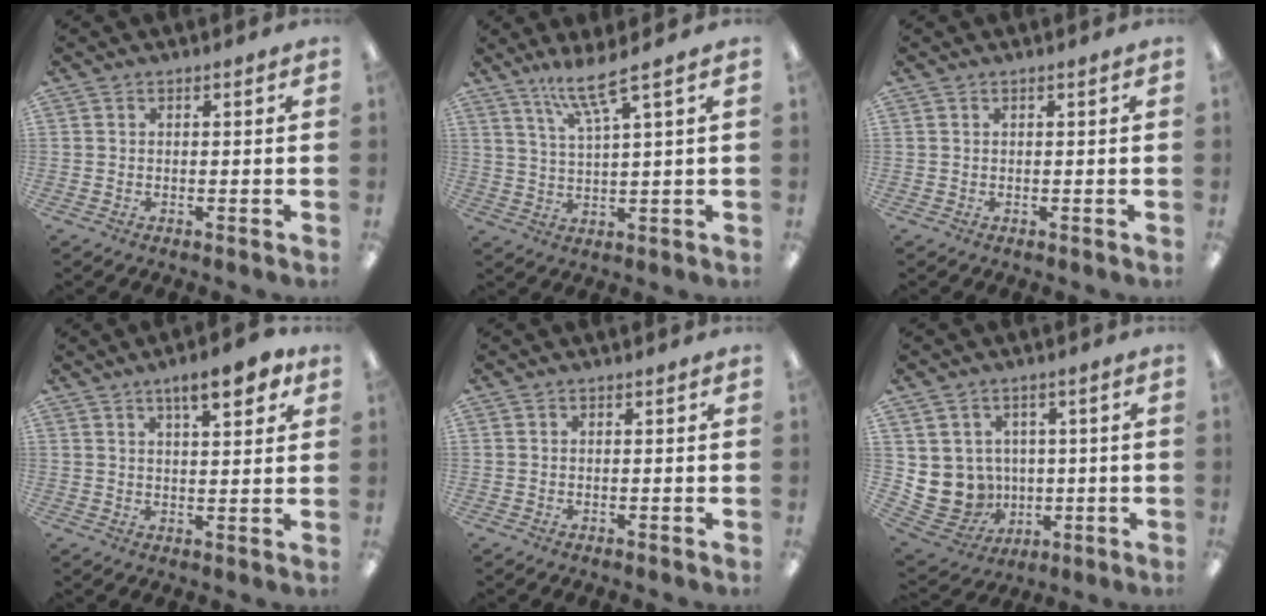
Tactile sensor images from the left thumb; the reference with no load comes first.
{"total": 7.8, "force": [5.7, 0.4, 5.3], "torque": [-0.118, -0.015, 0.099]}
{"total": 0.0}
{"total": 7.8, "force": [4.7, 2.7, 5.6], "torque": [-0.072, -0.021, 0.073]}
{"total": 0.0}
{"total": 8.2, "force": [-0.1, 8.1, 1.0], "torque": [-0.059, -0.014, 0.010]}